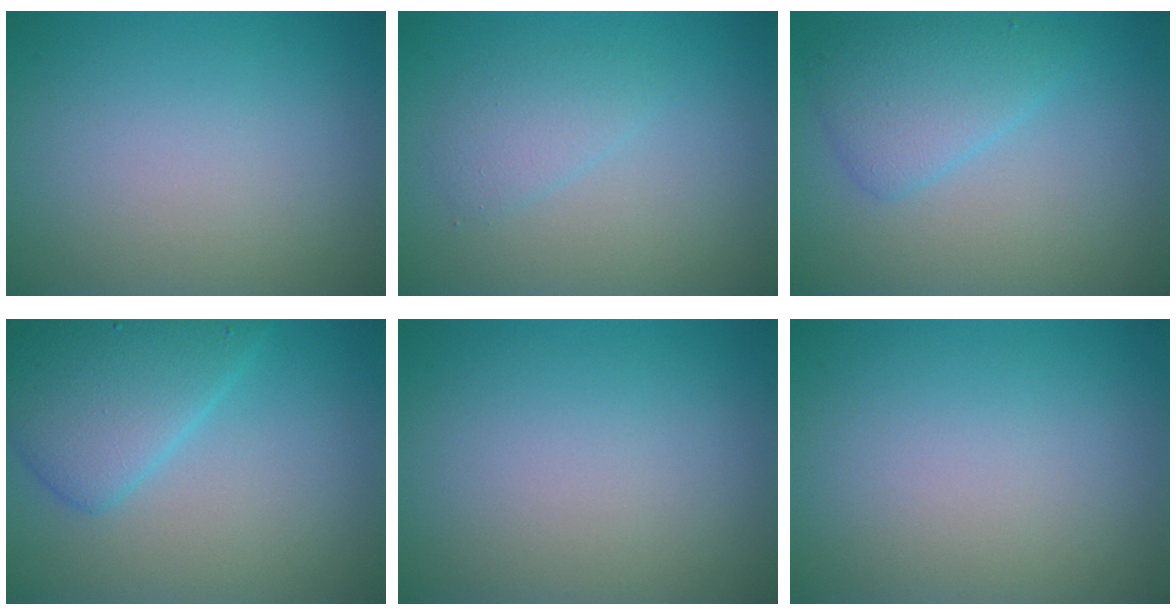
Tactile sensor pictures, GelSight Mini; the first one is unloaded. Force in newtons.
{"total": 1.8, "press": 1.8, "slide": 0.2}
{"total": 3.4, "press": 3.4, "slide": 0.1}
{"total": 5.1, "press": 5.1, "slide": 0.2}
{"total": 0.0}
{"total": 0.0}